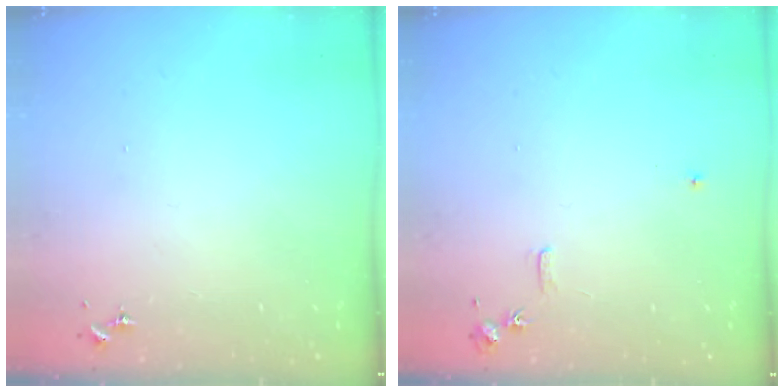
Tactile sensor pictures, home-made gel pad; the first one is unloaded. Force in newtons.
{"total": 5.9, "press": 5.9, "slide": 0.7}